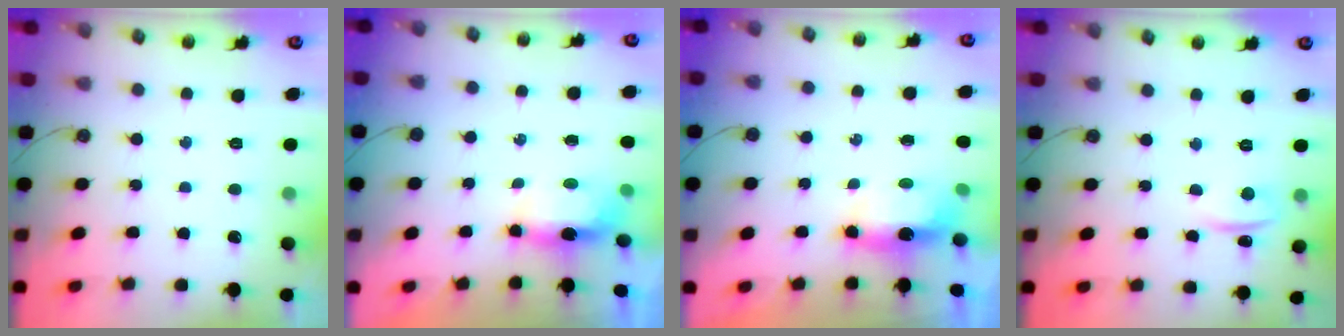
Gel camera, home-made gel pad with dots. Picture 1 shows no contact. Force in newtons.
{"total": 5.9, "press": 5.8, "slide": 0.7}
{"total": 6.6, "press": 6.6, "slide": 0.7}
{"total": 1.6, "press": 1.2, "slide": 1.0}